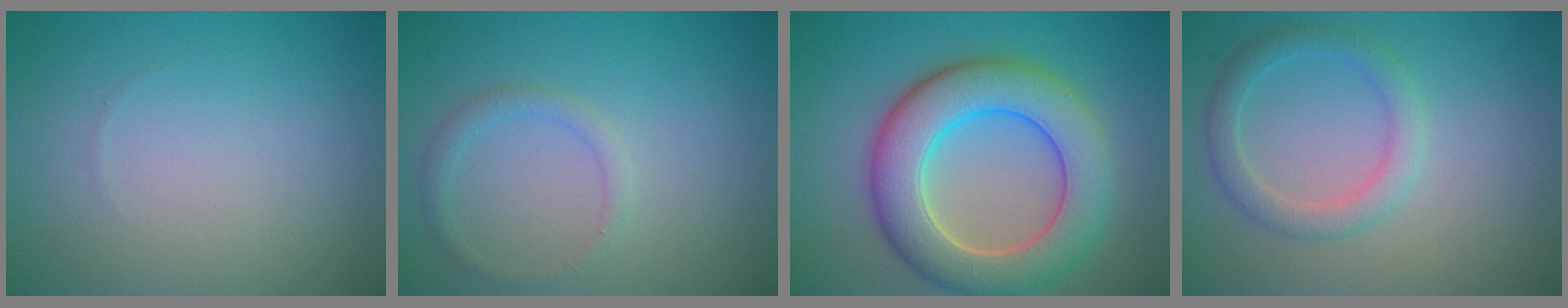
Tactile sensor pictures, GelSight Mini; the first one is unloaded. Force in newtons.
{"total": 1.4, "press": 1.4, "slide": 0.2}
{"total": 8.9, "press": 8.9, "slide": 0.4}
{"total": 2.5, "press": 2.5, "slide": 0.0}